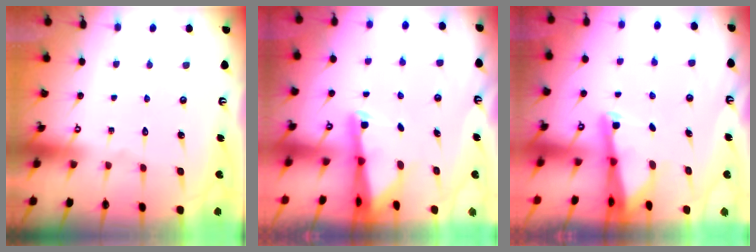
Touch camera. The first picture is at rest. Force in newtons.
{"total": 2.6, "press": 2.6, "slide": 0.5}
{"total": 2.4, "press": 2.4, "slide": 0.3}